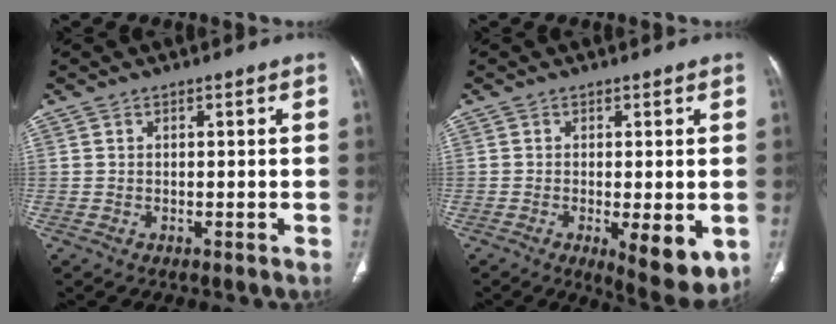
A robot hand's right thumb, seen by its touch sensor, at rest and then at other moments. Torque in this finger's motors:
{"motor_torque": [1.05, 1.30, -0.06, 0.09, 0.29]}